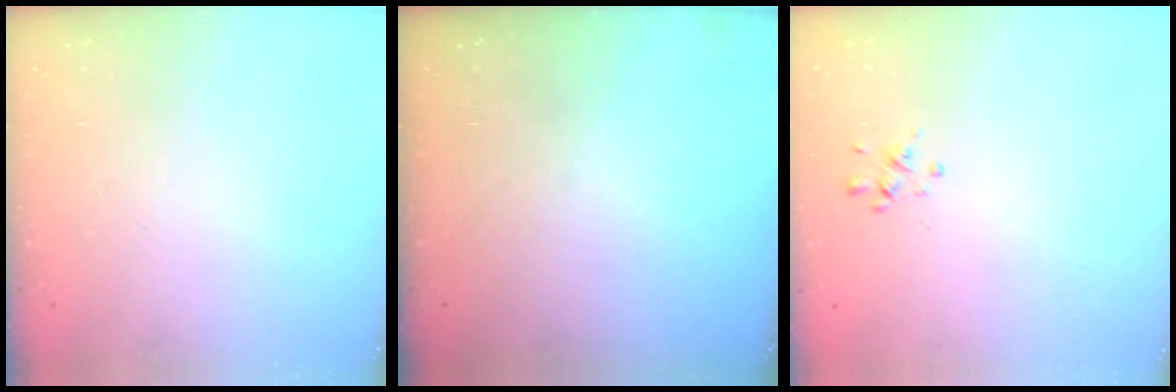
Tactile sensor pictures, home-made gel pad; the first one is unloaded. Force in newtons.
{"total": 0.0}
{"total": 0.6, "press": 0.2, "slide": 0.5}